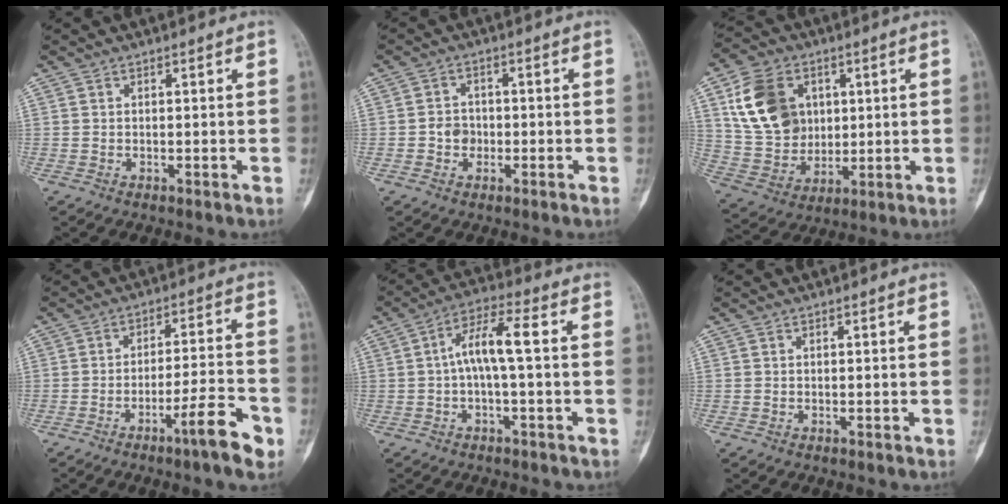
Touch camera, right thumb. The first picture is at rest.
{"total": 3.3, "force": [-0.9, 2.8, 1.5], "torque": [-0.006, 0.009, -0.020]}
{"total": 16.0, "force": [4.8, 12.3, 8.9], "torque": [-0.136, -0.009, 0.096]}
{"total": 9.2, "force": [-5.1, 1.3, 7.5], "torque": [-0.114, 0.033, -0.077]}
{"total": 7.6, "force": [0.0, 1.7, 7.4], "torque": [-0.148, 0.036, -0.004]}
{"total": 0.0}